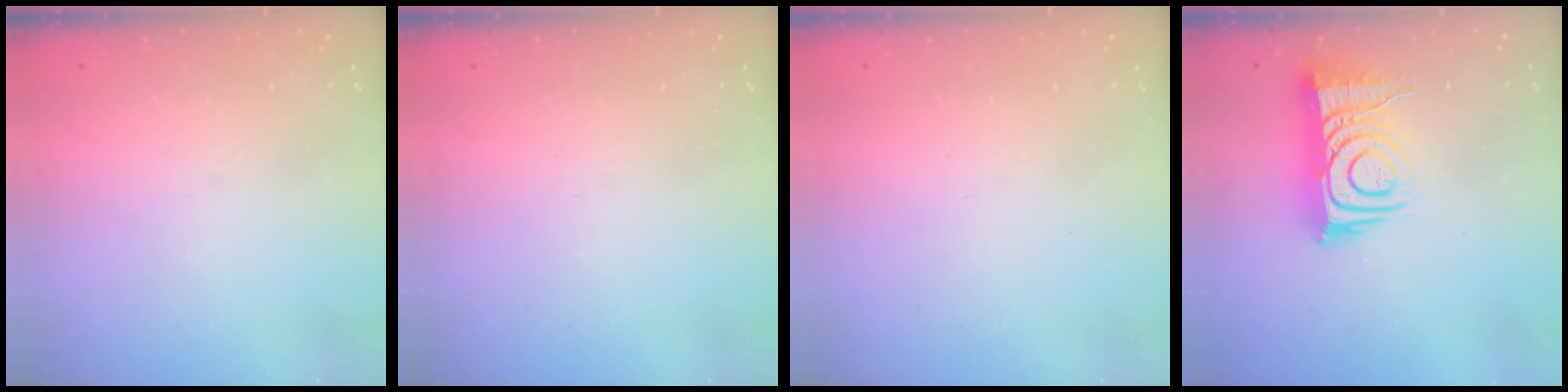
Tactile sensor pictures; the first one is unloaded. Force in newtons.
{"total": 0.0}
{"total": 1.6, "press": 1.6, "slide": 0.1}
{"total": 12.6, "press": 12.6, "slide": 0.9}